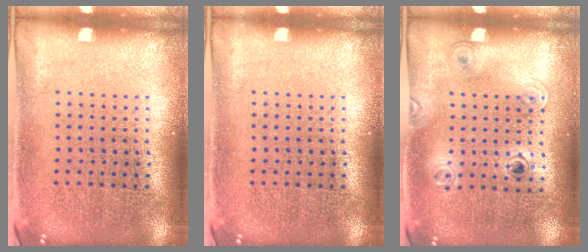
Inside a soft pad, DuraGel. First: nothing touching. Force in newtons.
{"total": 0.0}
{"total": 1.1, "press": 0.9, "slide": 0.6}